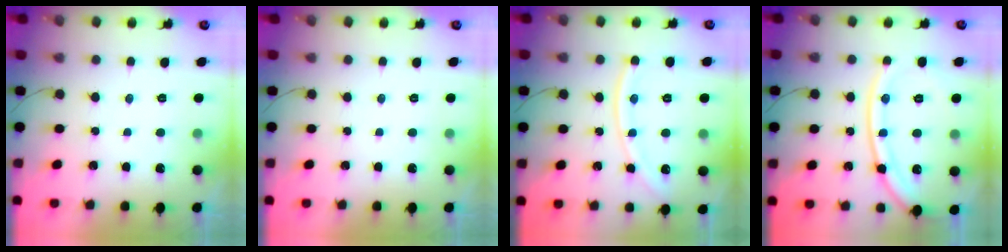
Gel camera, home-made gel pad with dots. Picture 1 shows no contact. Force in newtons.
{"total": 0.0}
{"total": 11.3, "press": 11.2, "slide": 1.5}
{"total": 14.7, "press": 14.6, "slide": 1.7}